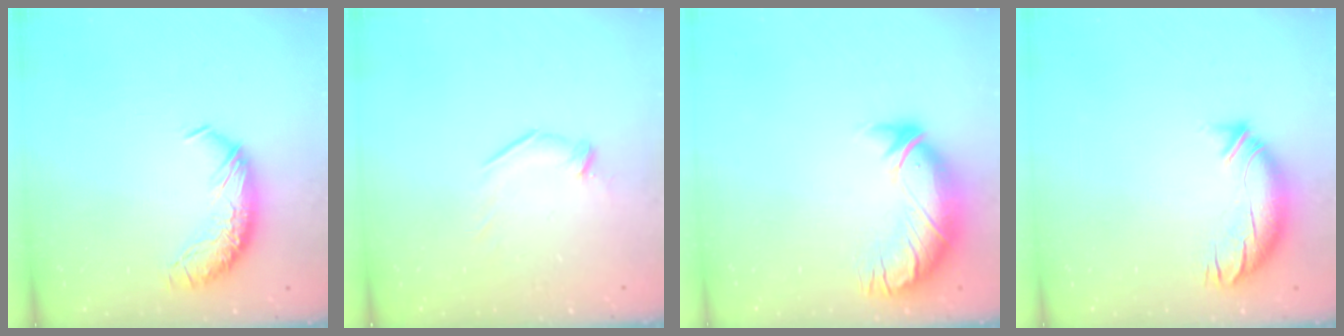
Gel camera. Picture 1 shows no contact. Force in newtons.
{"total": 5.1, "press": 5.0, "slide": 0.8}
{"total": 3.0, "press": 0.5, "slide": 2.9}
{"total": 3.3, "press": 2.6, "slide": 2.1}